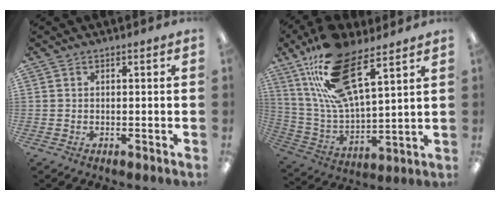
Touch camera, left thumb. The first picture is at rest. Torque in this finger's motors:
{"motor_torque": [0.40, 0.46, 1.36, -1.41, 0.27]}